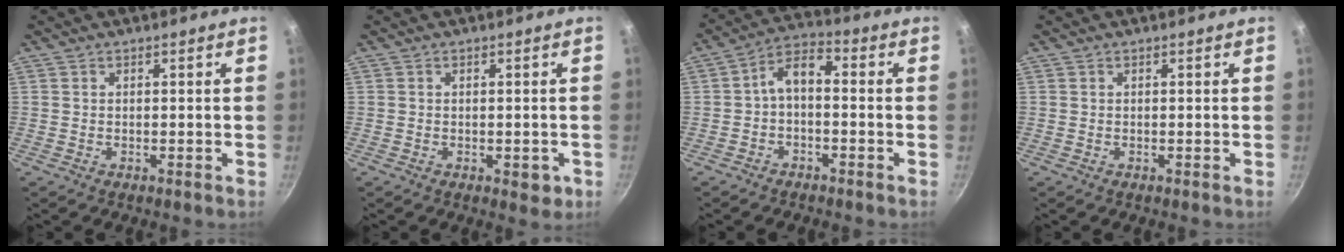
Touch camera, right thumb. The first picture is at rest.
{"total": 3.0, "force": [-0.9, 1.8, 2.3], "torque": [-0.019, 0.002, -0.009]}
{"total": 5.8, "force": [-1.5, 3.2, 4.6], "torque": [-0.085, 0.041, -0.032]}
{"total": 0.0}